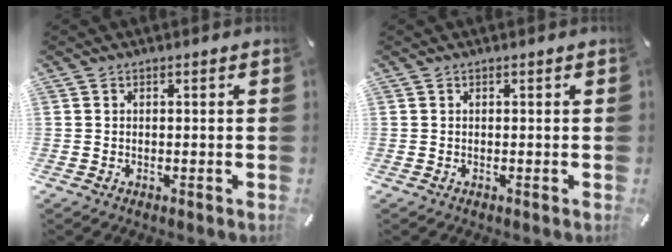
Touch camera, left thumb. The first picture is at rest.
{"total": 0.0}